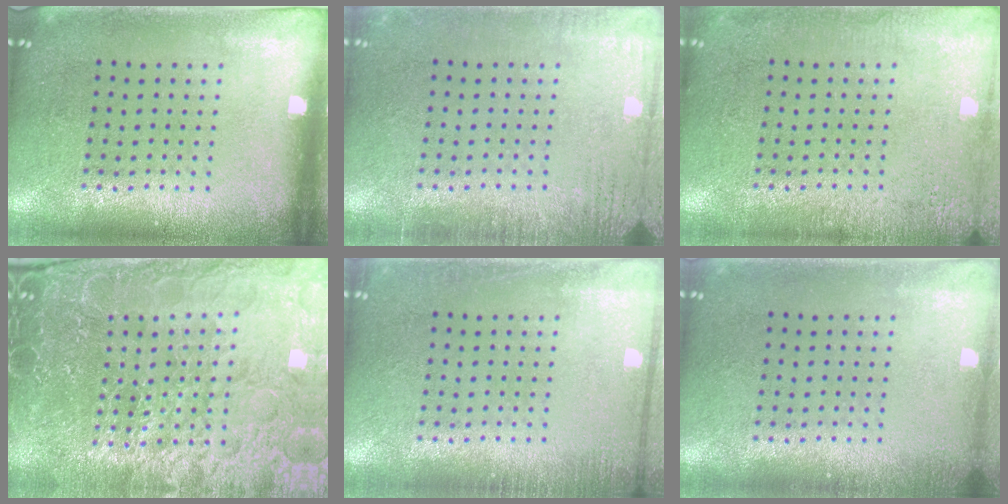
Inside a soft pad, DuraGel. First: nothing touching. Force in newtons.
{"total": 2.3, "press": 2.2, "slide": 0.4}
{"total": 2.8, "press": 2.8, "slide": 0.3}
{"total": 5.9, "press": 5.3, "slide": 2.6}
{"total": 1.3, "press": 1.3, "slide": 0.3}
{"total": 0.8, "press": 0.8, "slide": 0.1}